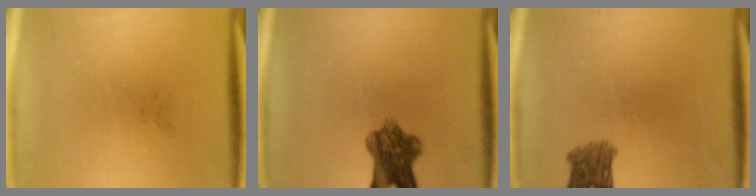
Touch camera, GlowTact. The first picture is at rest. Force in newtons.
{"total": 7.4}
{"total": 3.6}